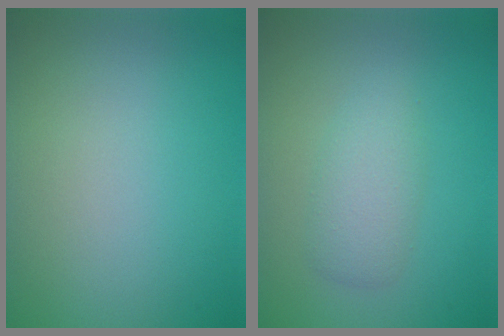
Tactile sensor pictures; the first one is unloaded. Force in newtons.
{"total": 2.6, "press": 2.6, "slide": 0.1}